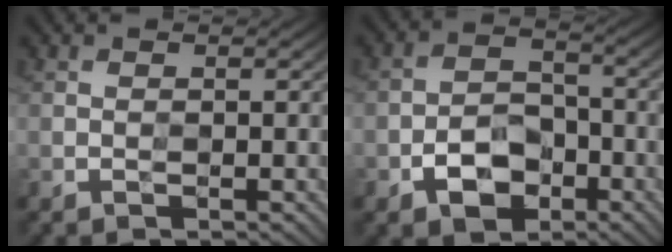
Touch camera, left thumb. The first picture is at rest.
{"total": 4.6, "force": [-2.8, 3.2, 1.8], "torque": [-0.023, 0.003, -0.057]}